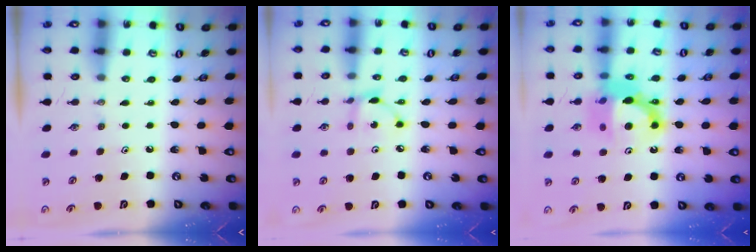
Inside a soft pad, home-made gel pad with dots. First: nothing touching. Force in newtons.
{"total": 4.0, "press": 4.0, "slide": 0.2}
{"total": 12.8, "press": 12.8, "slide": 1.3}